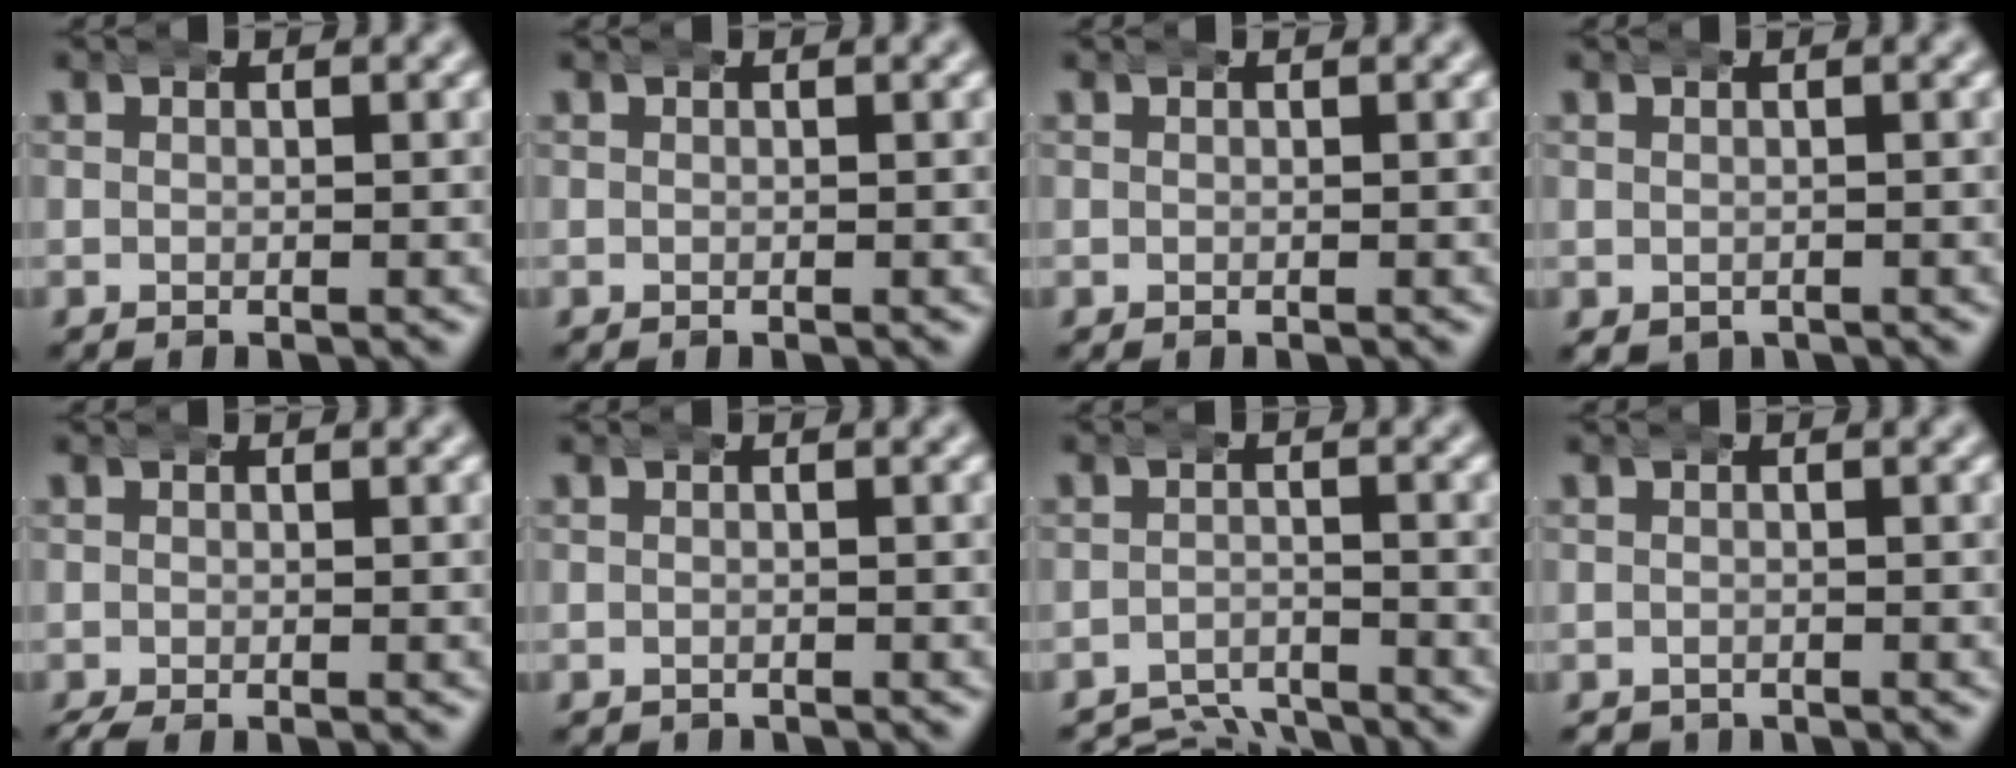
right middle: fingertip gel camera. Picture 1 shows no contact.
{"total": 0.0}
{"total": 0.0}
{"total": 2.0, "force": [-0.9, 1.6, 0.8], "torque": [-0.020, -0.014, -0.006]}
{"total": 1.1, "force": [-0.9, 0.4, 0.5], "torque": [-0.012, -0.006, -0.012]}
{"total": 0.9, "force": [-0.9, 0.2, -0.1], "torque": [-0.002, -0.006, -0.009]}
{"total": 5.0, "force": [-4.7, 1.7, 0.8], "torque": [0.002, -0.015, -0.082]}
{"total": 1.5, "force": [-1.3, 0.8, 0.0], "torque": [-0.002, -0.010, -0.016]}